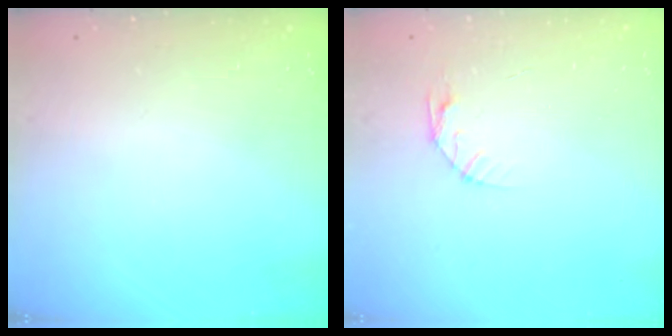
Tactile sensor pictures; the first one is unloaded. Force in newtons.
{"total": 5.3, "press": 5.3, "slide": 0.6}